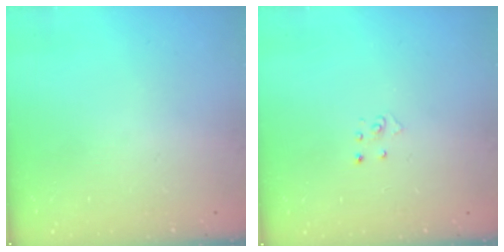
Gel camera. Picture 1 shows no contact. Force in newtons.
{"total": 2.8, "press": 2.8, "slide": 0.3}